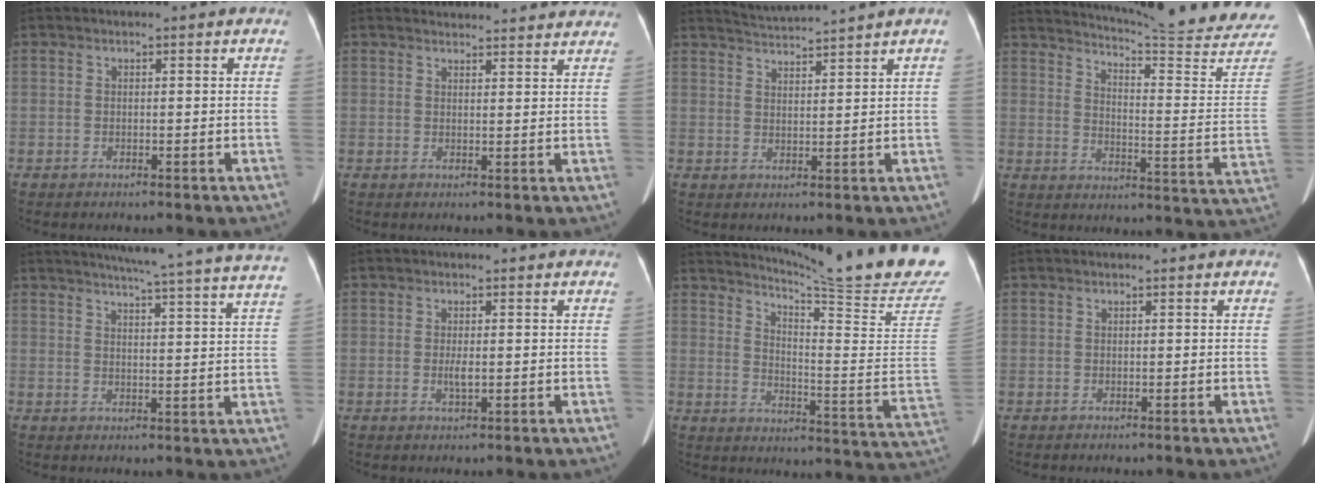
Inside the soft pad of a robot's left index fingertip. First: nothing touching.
{"total": 12.4, "force": [12.0, 2.0, 2.4], "torque": [-0.009, 0.021, 0.126]}
{"total": 4.8, "force": [4.4, -1.7, 0.5], "torque": [-0.013, 0.000, 0.081]}
{"total": 25.5, "force": [23.9, -1.3, 8.7], "torque": [-0.139, -0.136, 0.289]}
{"total": 22.8, "force": [20.7, -1.3, 9.5], "torque": [-0.138, -0.051, 0.241]}
{"total": 1.6, "force": [-0.2, 0.4, 1.6], "torque": [-0.033, -0.004, -0.003]}
{"total": 21.8, "force": [19.0, -2.8, 10.2], "torque": [-0.162, -0.128, 0.243]}
{"total": 0.0}